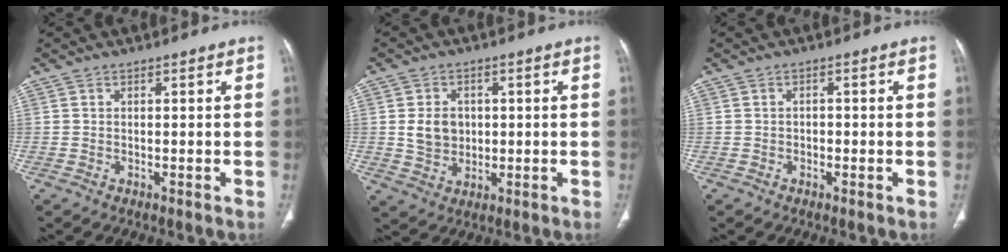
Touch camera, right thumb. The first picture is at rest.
{"total": 6.2, "force": [0.5, 5.1, 3.4], "torque": [-0.038, -0.004, 0.017]}
{"total": 1.1, "force": [-0.3, 0.9, 0.5], "torque": [-0.001, 0.005, -0.006]}